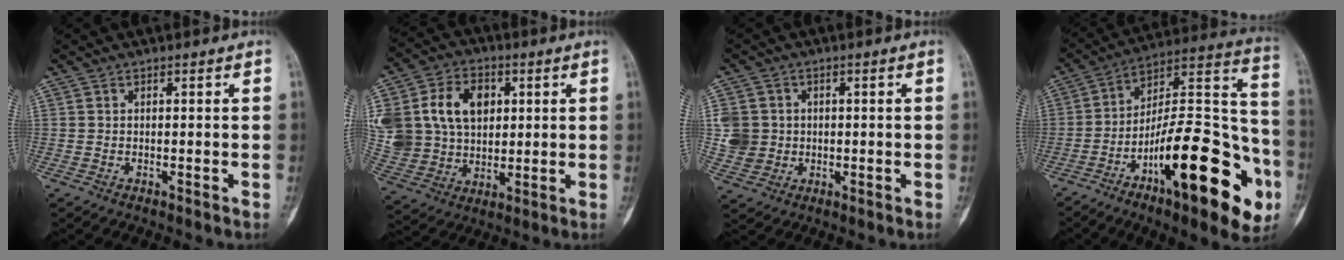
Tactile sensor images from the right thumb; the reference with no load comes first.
{"total": 24.2, "force": [5.7, 18.6, 14.5], "torque": [-0.316, 0.038, 0.124]}
{"total": 6.8, "force": [0.5, 6.4, 2.2], "torque": [-0.029, 0.004, 0.017]}
{"total": 30.4, "force": [-12.4, 9.9, 26.0], "torque": [-0.350, 0.067, -0.186]}